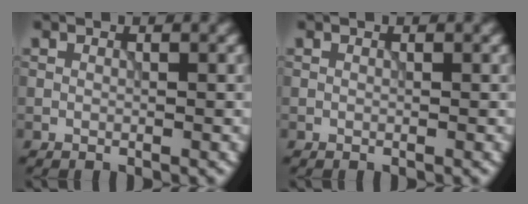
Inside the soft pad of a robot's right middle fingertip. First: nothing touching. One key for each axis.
{"total": 0.0}